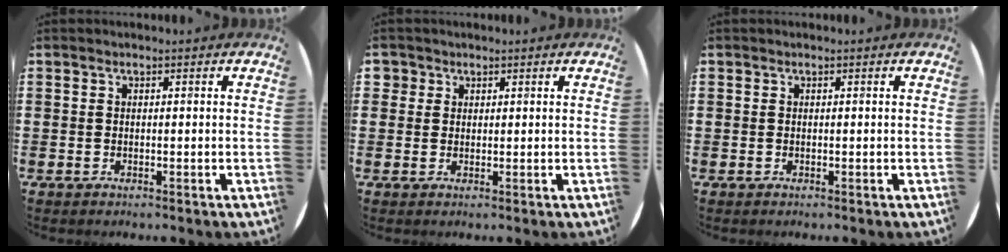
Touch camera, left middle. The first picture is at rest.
{"total": 1.6, "force": [1.1, 1.1, 0.1], "torque": [0.005, 0.002, 0.020]}
{"total": 0.0}